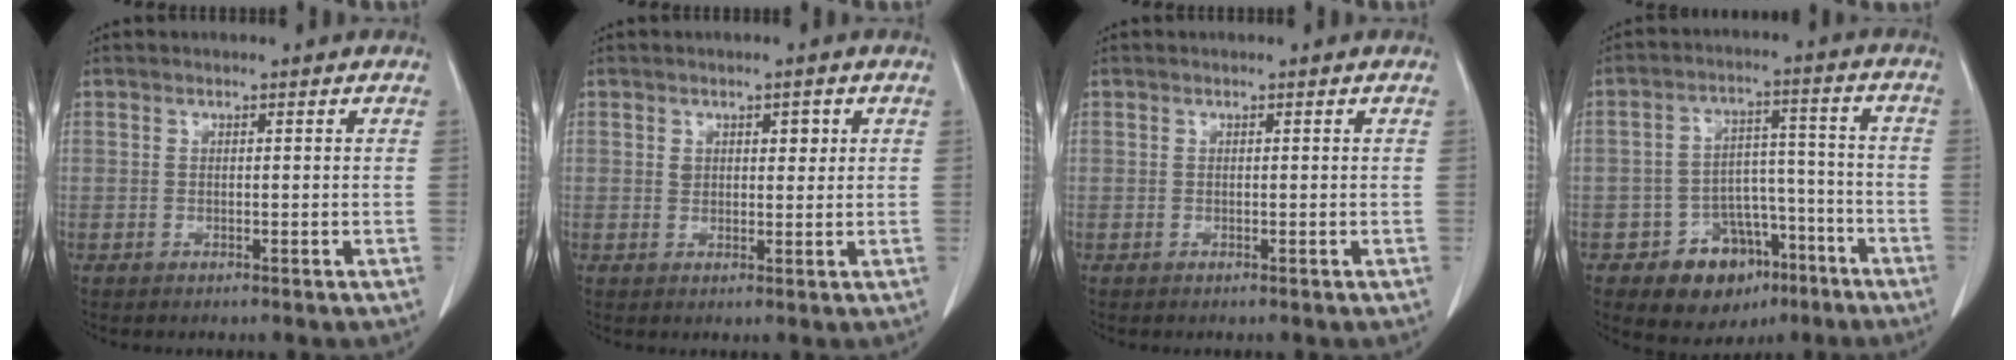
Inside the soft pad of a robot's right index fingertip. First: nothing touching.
{"total": 2.6, "force": [1.1, 1.6, 1.7], "torque": [-0.023, 0.006, 0.018]}
{"total": 0.0}
{"total": 10.1, "force": [-5.7, 7.1, 4.4], "torque": [-0.053, 0.031, -0.078]}